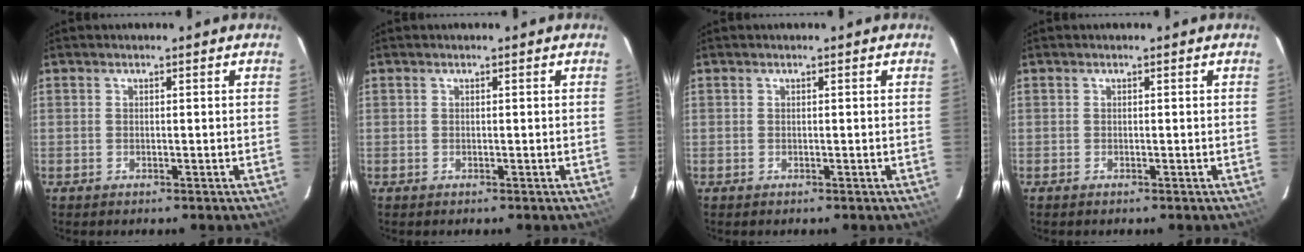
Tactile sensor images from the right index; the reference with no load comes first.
{"total": 0.0}
{"total": 0.0}
{"total": 0.0}